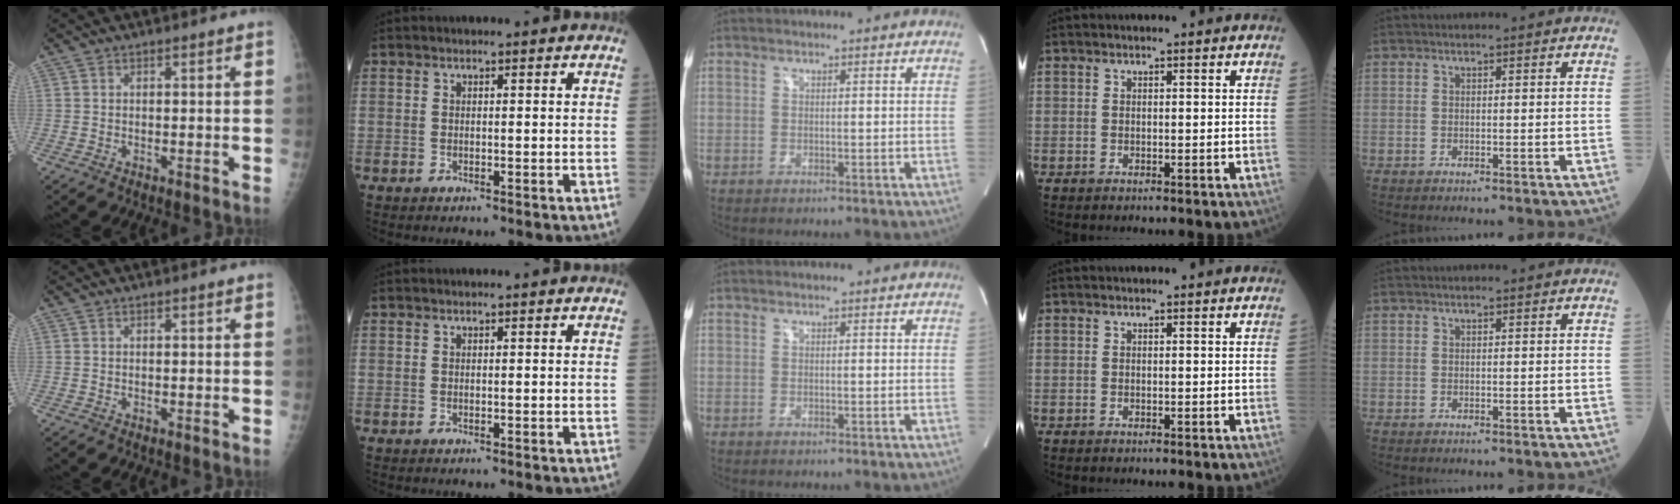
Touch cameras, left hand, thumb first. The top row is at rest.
{}